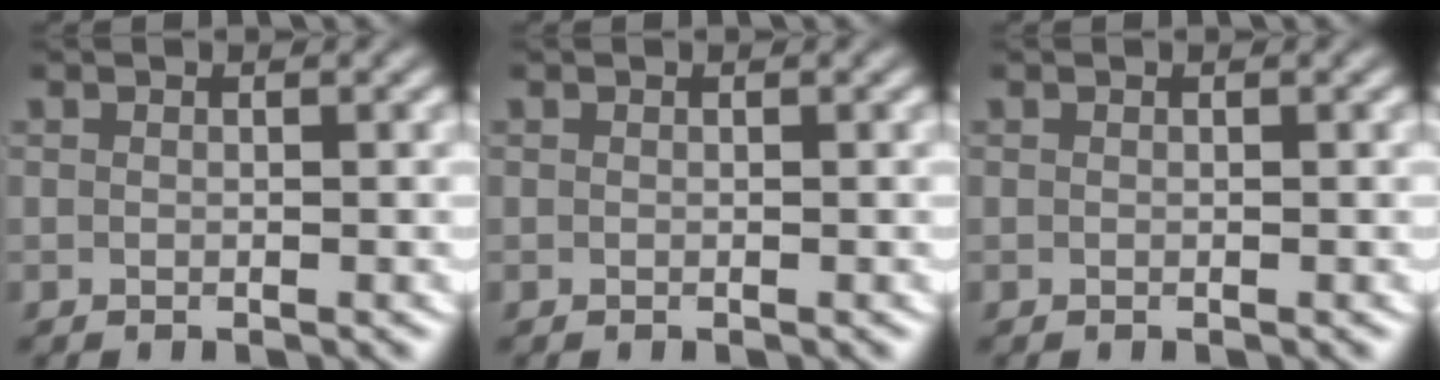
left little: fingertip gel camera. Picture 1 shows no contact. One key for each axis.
{"total": 0.0}
{"total": 0.0}